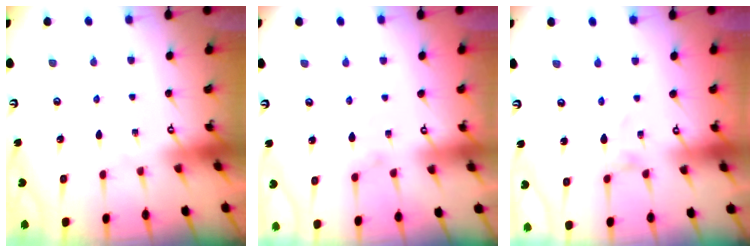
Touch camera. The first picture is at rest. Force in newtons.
{"total": 1.4, "press": 1.4, "slide": 0.3}
{"total": 0.0}